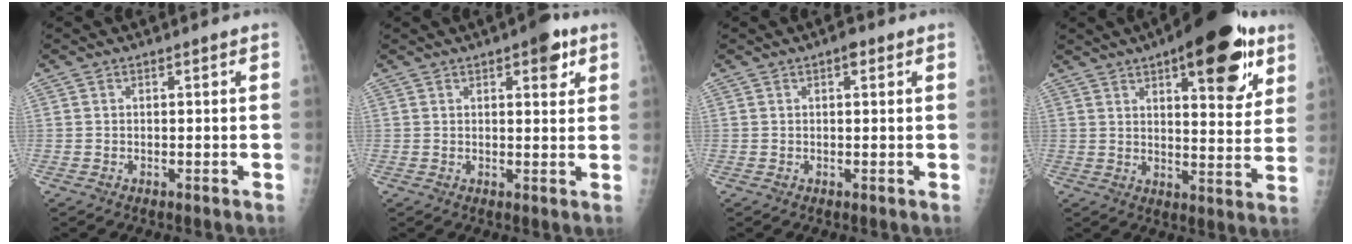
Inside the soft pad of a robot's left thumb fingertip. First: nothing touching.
{"total": 5.4, "force": [2.9, 2.2, 4.1], "torque": [-0.032, -0.009, 0.031]}
{"total": 1.7, "force": [0.9, 0.8, 1.3], "torque": [-0.012, 0.000, 0.009]}
{"total": 19.7, "force": [10.1, 7.4, 15.2], "torque": [-0.172, -0.034, 0.139]}